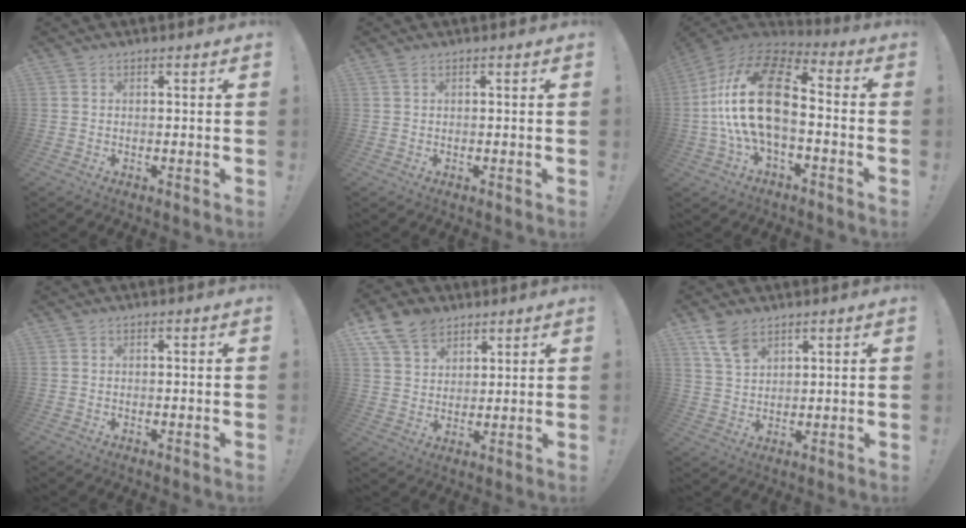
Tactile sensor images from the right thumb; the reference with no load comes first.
{"total": 0.7, "force": [0.4, 0.2, 0.5], "torque": [-0.006, -0.002, 0.007]}
{"total": 22.1, "force": [-0.2, 11.4, 18.9], "torque": [-0.368, 0.019, 0.000]}
{"total": 0.0}
{"total": 11.1, "force": [7.3, 7.3, 4.0], "torque": [-0.071, -0.041, 0.145]}
{"total": 7.8, "force": [5.1, 4.2, 4.2], "torque": [-0.082, -0.018, 0.100]}